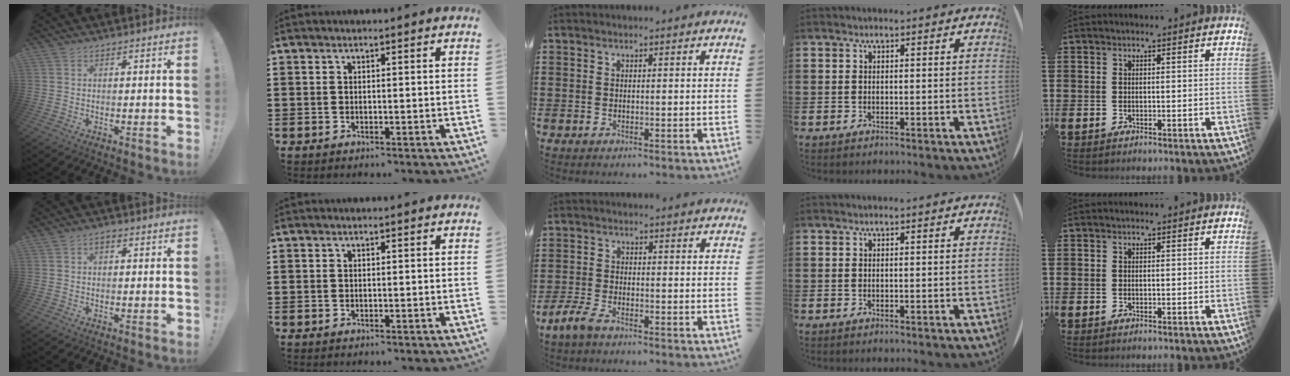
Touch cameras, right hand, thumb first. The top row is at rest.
{"thumb": {"total": 1.2, "force": [0.2, 0.7, 0.9], "torque": [-0.016, 0.004, 0.002]}, "middle": {"total": 3.8, "force": [-2.8, 1.1, 2.2], "torque": [-0.066, -0.003, -0.063]}}